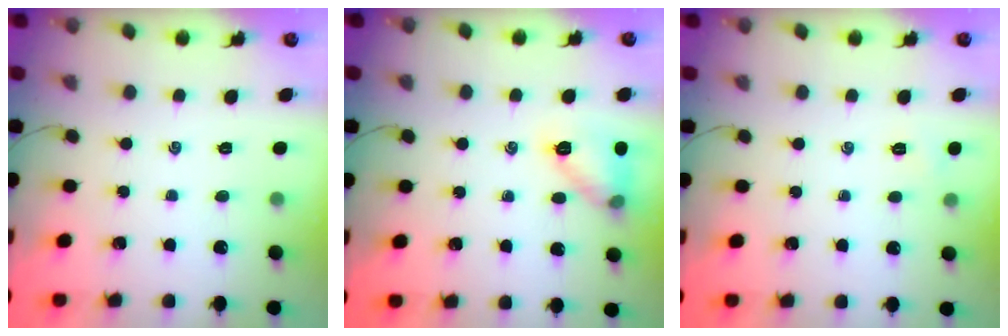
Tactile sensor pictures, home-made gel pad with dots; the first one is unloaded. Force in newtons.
{"total": 10.9, "press": 10.9, "slide": 0.5}
{"total": 3.6, "press": 3.4, "slide": 1.0}